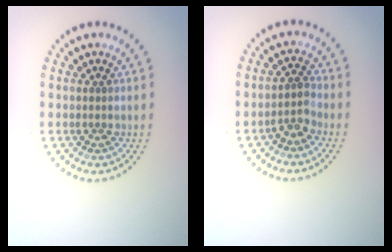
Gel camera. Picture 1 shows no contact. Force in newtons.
{"total": 1.9, "press": 1.4, "slide": 1.3}